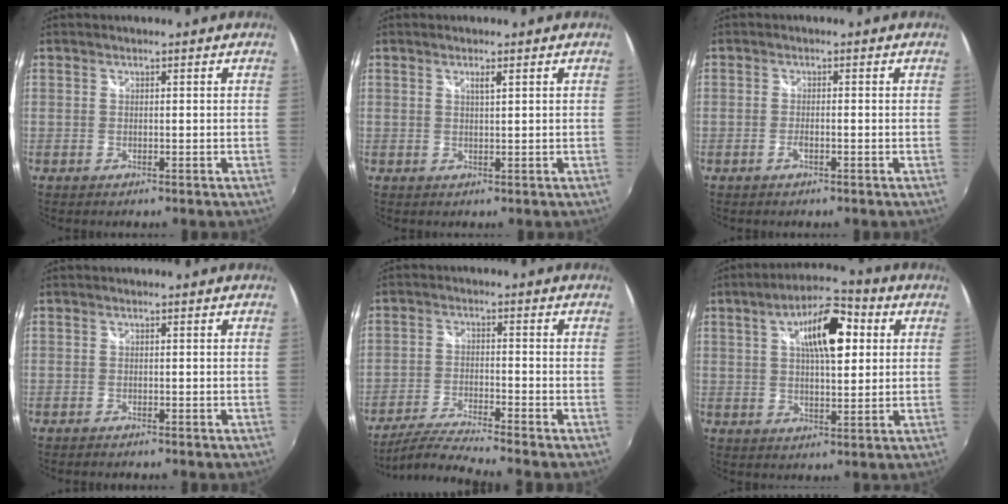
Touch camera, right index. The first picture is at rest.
{"total": 1.3, "force": [0.7, -0.1, 1.1], "torque": [-0.017, 0.000, 0.011]}
{"total": 1.4, "force": [-0.8, 0.2, 1.1], "torque": [-0.025, 0.000, -0.016]}
{"total": 0.7, "force": [-0.6, 0.0, 0.1], "torque": [-0.006, -0.008, -0.014]}
{"total": 8.4, "force": [-7.5, -1.4, 3.4], "torque": [-0.086, -0.012, -0.144]}
{"total": 12.1, "force": [3.7, 4.5, 10.6], "torque": [-0.169, 0.026, 0.055]}